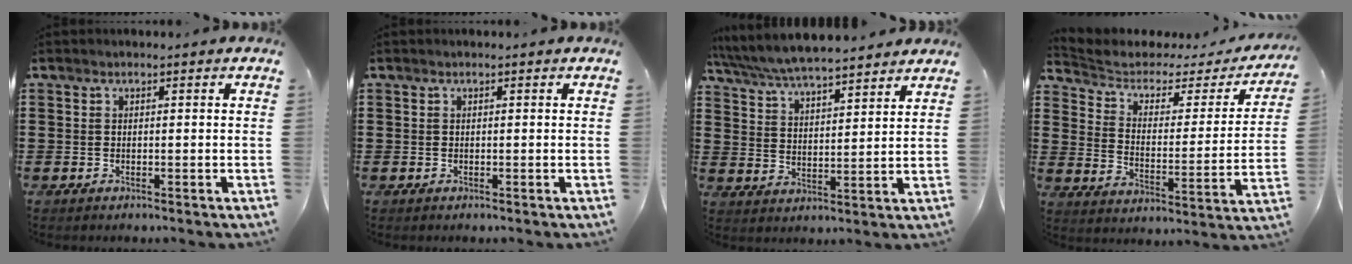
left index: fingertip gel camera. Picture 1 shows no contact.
{"total": 0.0}
{"total": 6.3, "force": [6.1, 0.3, 1.6], "torque": [-0.058, -0.030, 0.106]}
{"total": 3.5, "force": [2.2, 2.2, 1.6], "torque": [-0.051, -0.014, 0.028]}